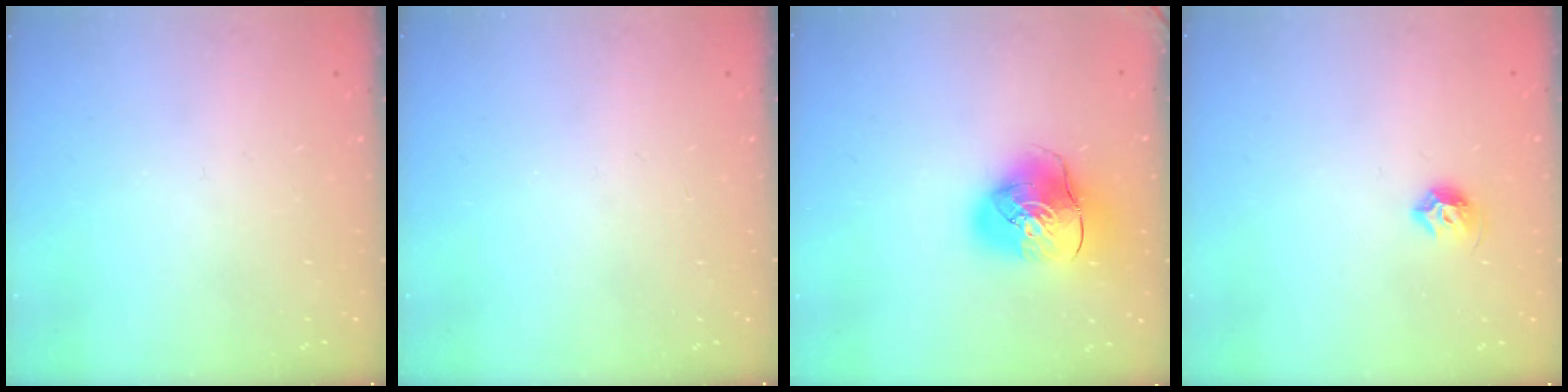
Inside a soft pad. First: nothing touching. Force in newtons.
{"total": 0.0}
{"total": 13.0, "press": 12.9, "slide": 1.8}
{"total": 6.6, "press": 6.5, "slide": 1.2}